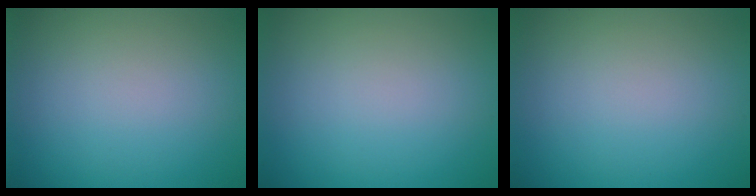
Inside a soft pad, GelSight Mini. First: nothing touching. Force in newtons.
{"total": 0.0}
{"total": 0.0}